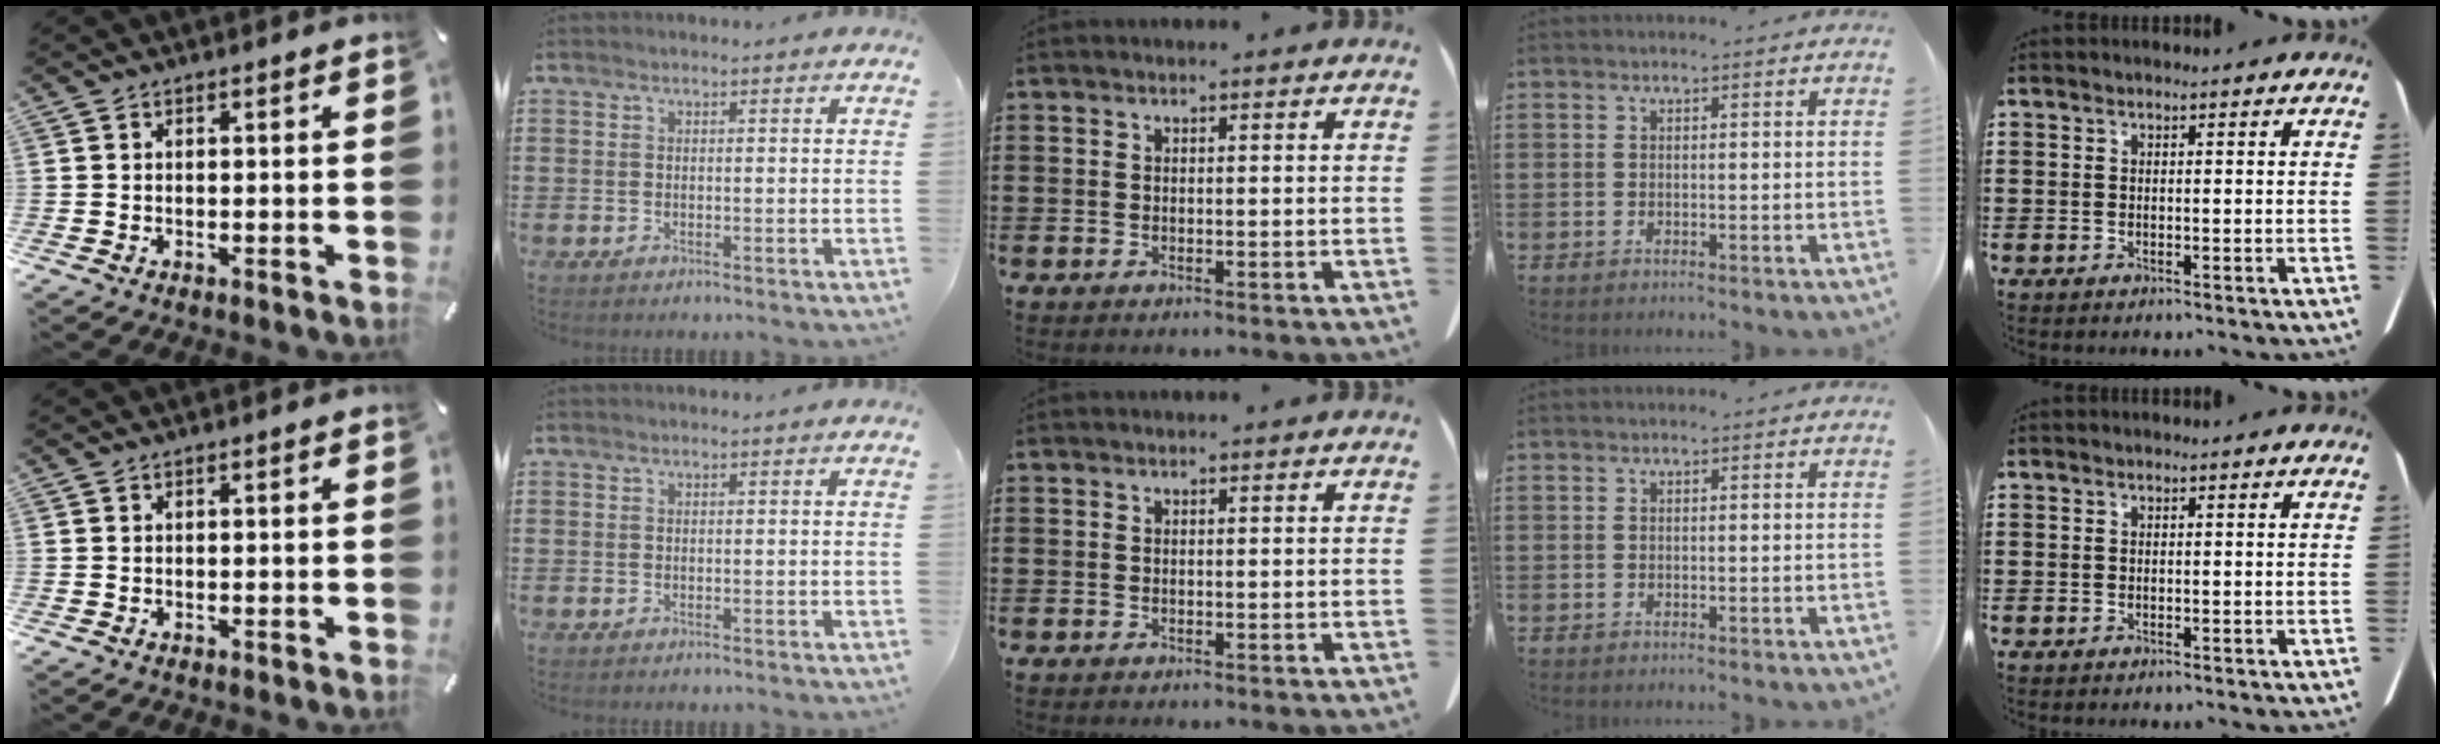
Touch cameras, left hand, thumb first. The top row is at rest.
{}